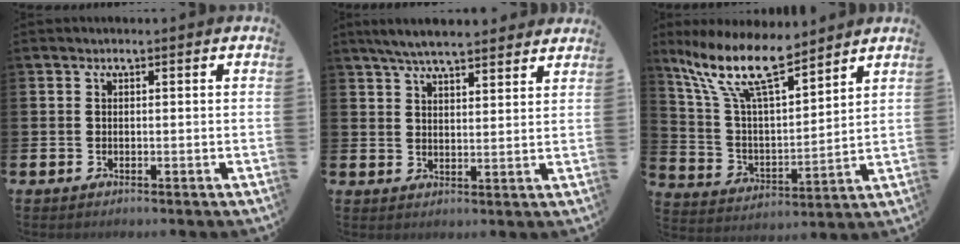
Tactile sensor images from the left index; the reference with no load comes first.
{"total": 5.8, "force": [5.5, 0.8, 1.8], "torque": [-0.044, -0.019, 0.099]}
{"total": 12.9, "force": [9.9, 3.5, 7.4], "torque": [-0.181, -0.040, 0.176]}